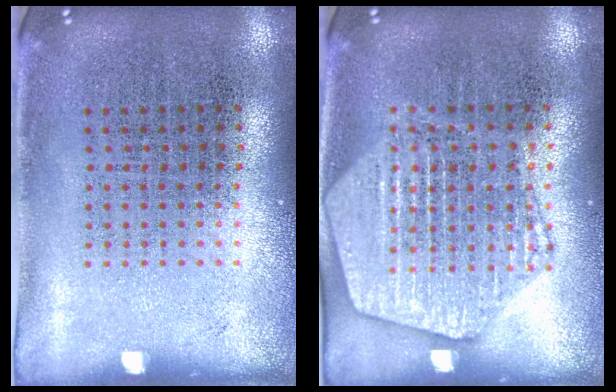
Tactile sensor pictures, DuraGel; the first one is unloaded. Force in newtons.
{"total": 2.0, "press": 2.0, "slide": 0.2}